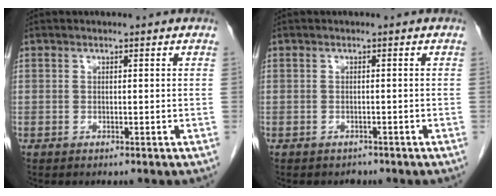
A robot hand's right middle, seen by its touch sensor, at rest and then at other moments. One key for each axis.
{"total": 1.4, "fx": -1.1, "fy": 0.8, "fz": -0.1, "tx": -0.007, "ty": 0.001, "tz": -0.018}